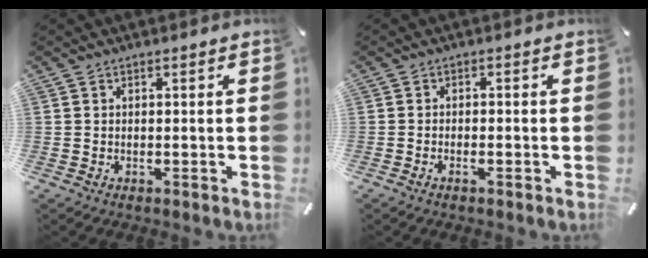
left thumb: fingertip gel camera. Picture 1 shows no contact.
{"total": 1.2, "force": [-0.6, 0.2, 1.0], "torque": [-0.018, -0.001, -0.011]}